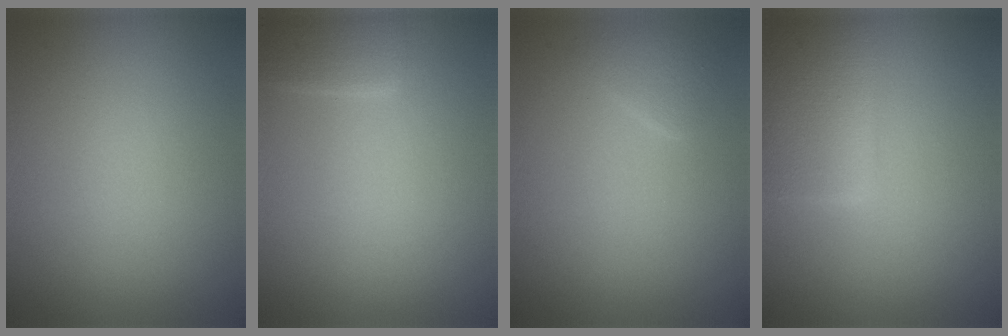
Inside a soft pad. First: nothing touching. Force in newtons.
{"total": 1.9, "press": 1.9, "slide": 0.2}
{"total": 1.3, "press": 1.3, "slide": 0.0}
{"total": 4.2, "press": 4.1, "slide": 0.1}